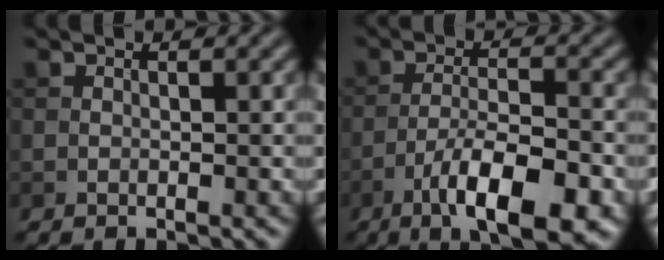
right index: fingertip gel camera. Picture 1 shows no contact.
{"total": 8.7, "force": [-4.9, 2.4, 6.7], "torque": [-0.111, 0.002, -0.082]}